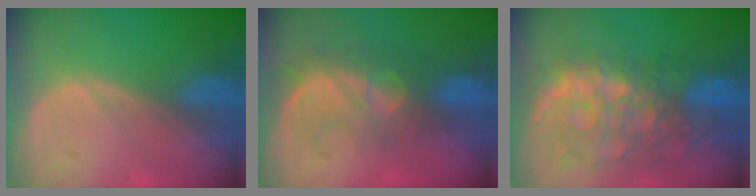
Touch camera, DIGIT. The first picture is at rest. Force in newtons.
{"total": 7.8, "press": 7.7, "slide": 1.5}
{"total": 11.1, "press": 9.6, "slide": 5.6}